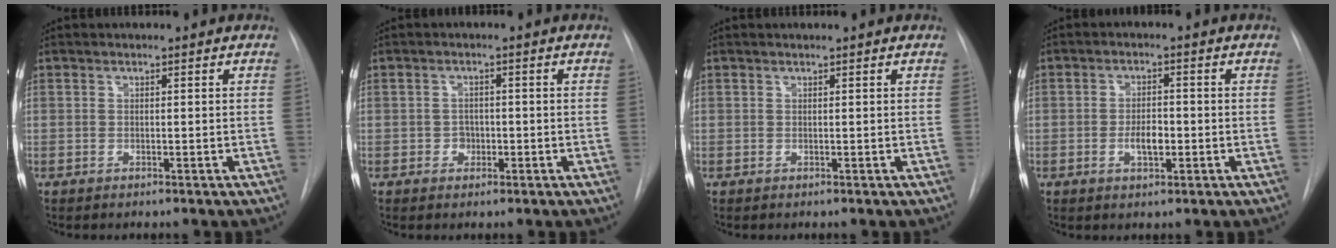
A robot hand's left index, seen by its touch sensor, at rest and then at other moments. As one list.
[{"total": 1.8, "force": [-0.6, 1.5, 0.8], "torque": [-0.007, 0.007, -0.007]}, {"total": 1.1, "force": [1.0, -0.1, 0.4], "torque": [-0.007, 0.009, 0.015]}, {"total": 3.7, "force": [-0.9, 1.5, 3.2], "torque": [-0.055, 0.002, -0.014]}]